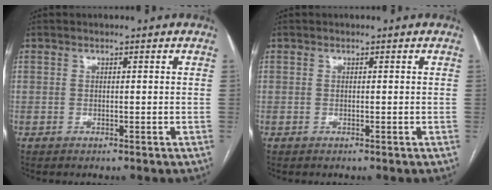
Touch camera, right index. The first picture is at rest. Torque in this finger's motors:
{"motor_torque": [0.00, 0.00, 0.00, 0.00]}